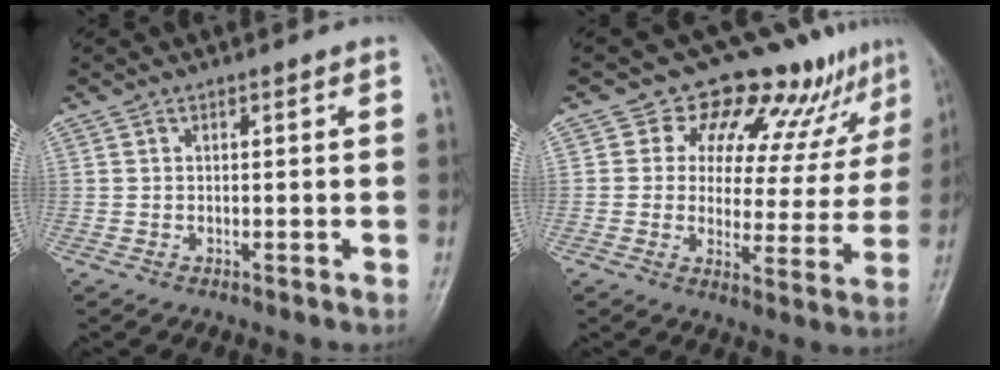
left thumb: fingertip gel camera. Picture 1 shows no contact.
{"total": 14.8, "force": [10.9, 7.6, 6.5], "torque": [-0.026, -0.058, 0.127]}